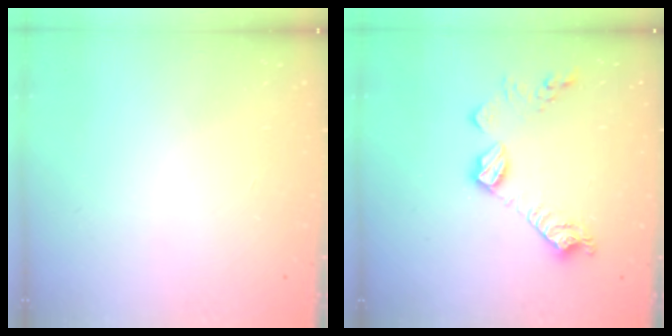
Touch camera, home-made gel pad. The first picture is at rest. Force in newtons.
{"total": 12.1, "press": 12.1, "slide": 0.5}